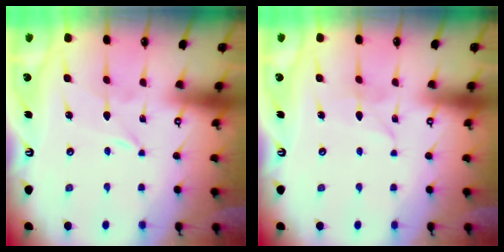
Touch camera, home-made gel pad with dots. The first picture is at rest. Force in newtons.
{"total": 2.4, "press": 2.4, "slide": 0.2}